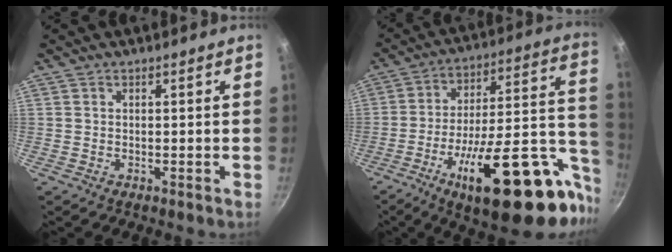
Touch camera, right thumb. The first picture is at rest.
{"total": 31.2, "force": [-12.4, 11.4, 26.3], "torque": [-0.331, 0.049, -0.181]}